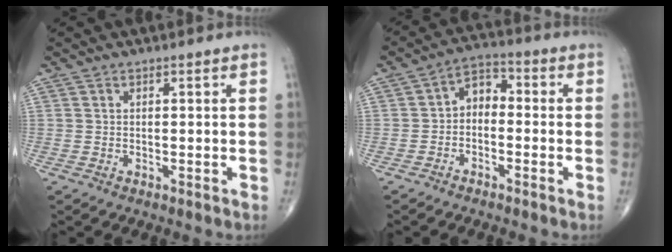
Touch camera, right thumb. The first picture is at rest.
{"total": 5.2, "force": [-1.0, 3.6, 3.6], "torque": [-0.041, 0.029, -0.033]}